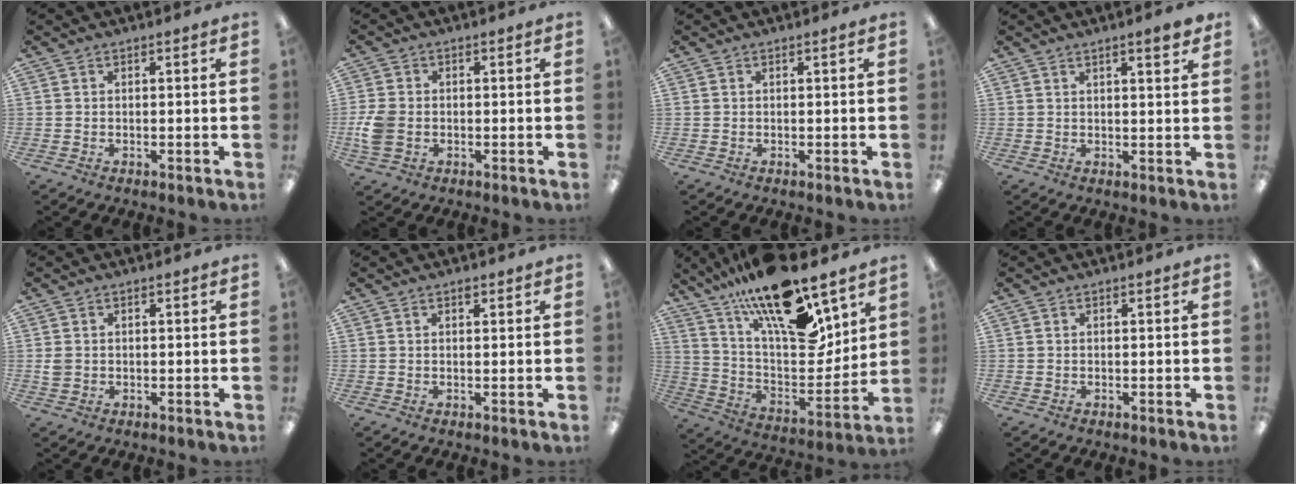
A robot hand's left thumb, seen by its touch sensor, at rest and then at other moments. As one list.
[{"total": 6.2, "force": [-1.1, 4.8, 3.7], "torque": [-0.072, 0.004, -0.019]}, {"total": 0.0}, {"total": 3.5, "force": [2.5, 0.4, 2.3], "torque": [-0.026, -0.011, 0.038]}, {"total": 2.2, "force": [0.0, 1.9, 1.0], "torque": [-0.010, 0.002, -0.002]}, {"total": 1.3, "force": [0.9, 0.7, 0.7], "torque": [0.002, -0.005, 0.012]}, {"total": 22.3, "force": [16.3, 7.2, 13.5], "torque": [-0.244, -0.105, 0.277]}, {"total": 0.0}]